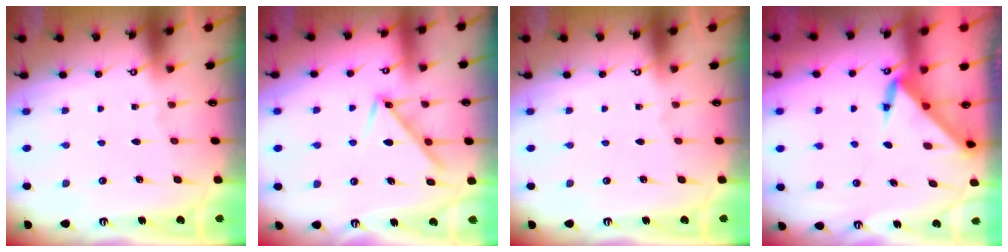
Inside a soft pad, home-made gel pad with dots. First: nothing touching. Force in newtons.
{"total": 9.2, "press": 9.2, "slide": 0.6}
{"total": 0.0}
{"total": 3.2, "press": 3.2, "slide": 0.0}